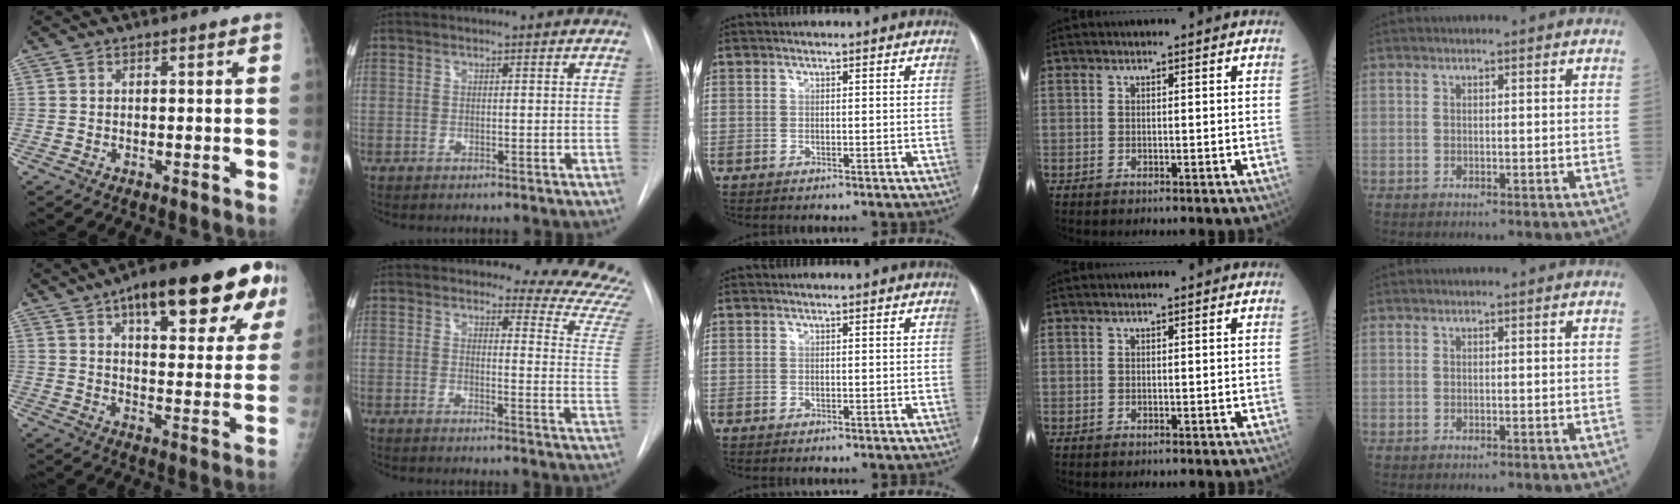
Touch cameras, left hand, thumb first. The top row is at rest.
{"thumb": {"total": 24.0, "force": [12.7, 7.9, 18.8], "torque": [-0.231, -0.016, 0.178]}, "index": {"total": 15.7, "force": [15.4, 1.9, 2.3], "torque": [0.005, -0.142, 0.137]}}